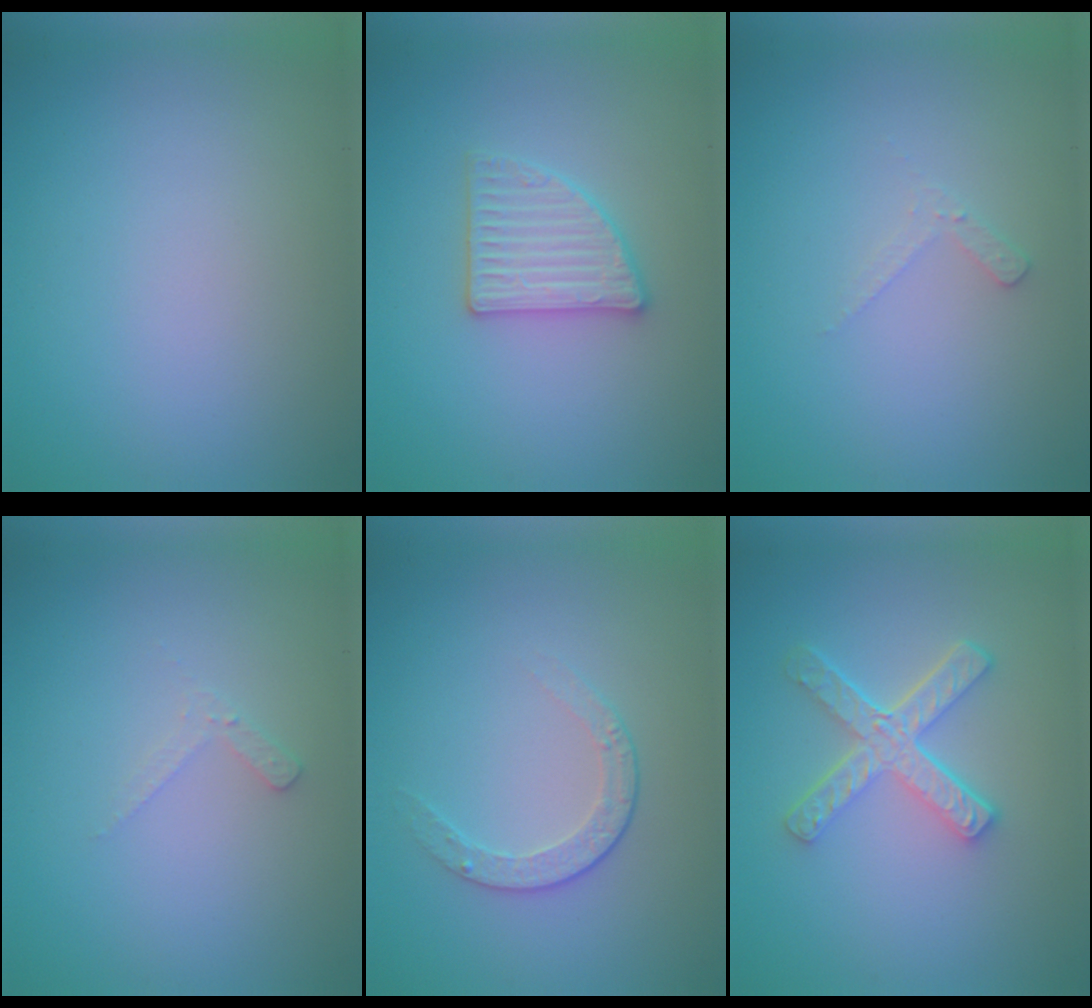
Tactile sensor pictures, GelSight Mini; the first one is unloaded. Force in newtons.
{"total": 3.0, "press": 3.0, "slide": 0.6}
{"total": 1.2, "press": 1.1, "slide": 0.3}
{"total": 1.2, "press": 1.1, "slide": 0.3}
{"total": 2.1, "press": 1.4, "slide": 1.5}
{"total": 4.6, "press": 3.3, "slide": 3.2}